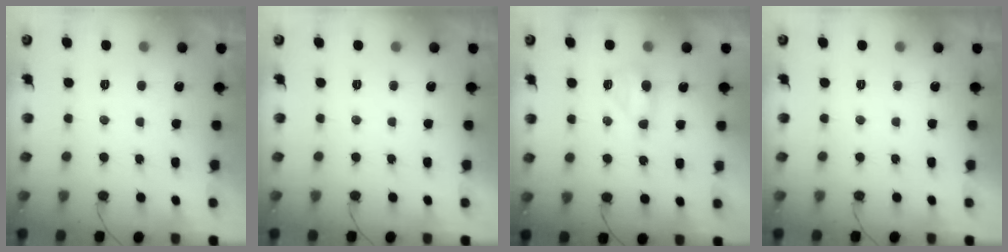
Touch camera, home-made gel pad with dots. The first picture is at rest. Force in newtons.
{"total": 0.0}
{"total": 5.2, "press": 5.1, "slide": 0.6}
{"total": 0.0}